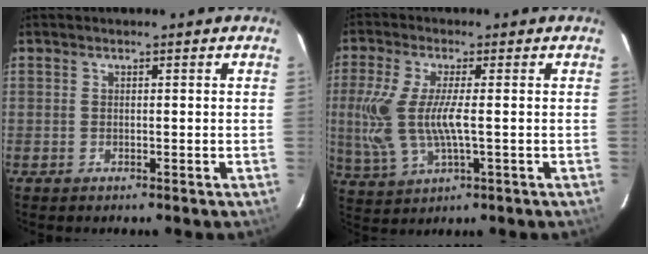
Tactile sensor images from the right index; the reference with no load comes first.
{"total": 10.6, "force": [-0.4, 3.1, 10.1], "torque": [-0.219, -0.007, 0.000]}